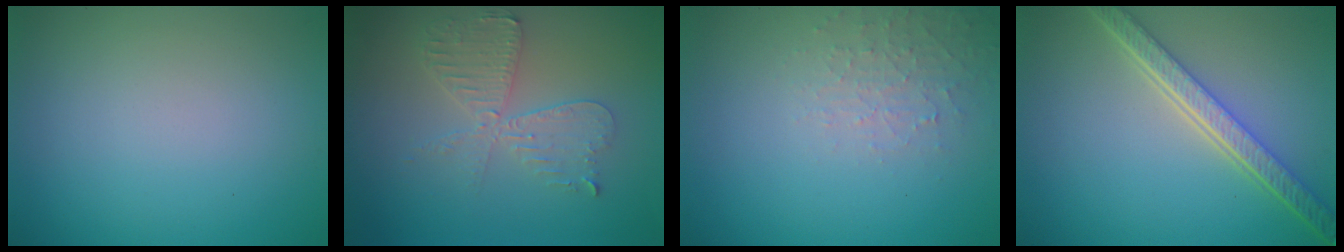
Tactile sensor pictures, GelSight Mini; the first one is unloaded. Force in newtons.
{"total": 4.0, "press": 3.4, "slide": 2.0}
{"total": 2.1, "press": 2.0, "slide": 0.5}
{"total": 5.5, "press": 4.1, "slide": 3.7}